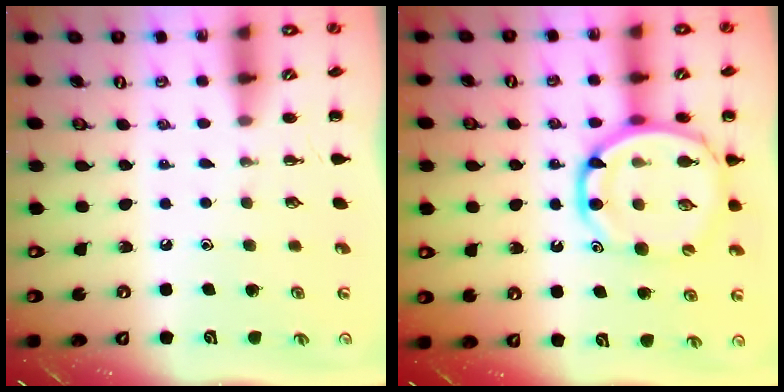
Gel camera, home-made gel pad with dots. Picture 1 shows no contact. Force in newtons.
{"total": 15.3, "press": 14.9, "slide": 3.5}